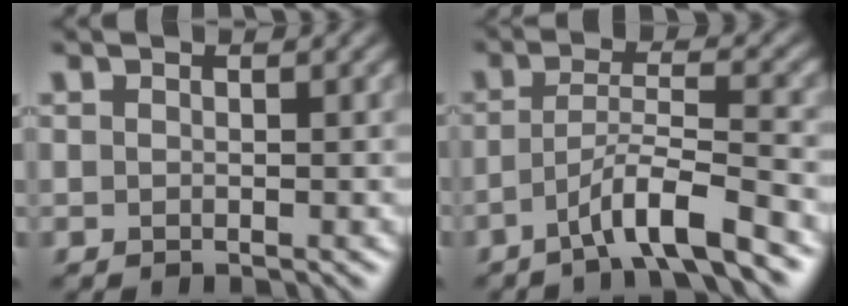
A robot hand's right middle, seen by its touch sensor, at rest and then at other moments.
{"total": 5.4, "force": [-3.3, 0.6, 4.2], "torque": [-0.072, 0.011, -0.062]}